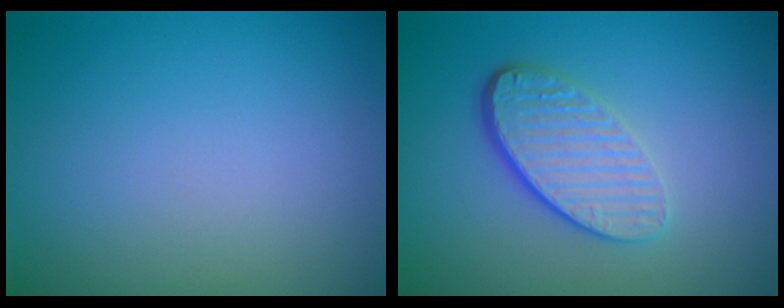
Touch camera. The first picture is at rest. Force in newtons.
{"total": 4.5, "press": 3.2, "slide": 3.1}